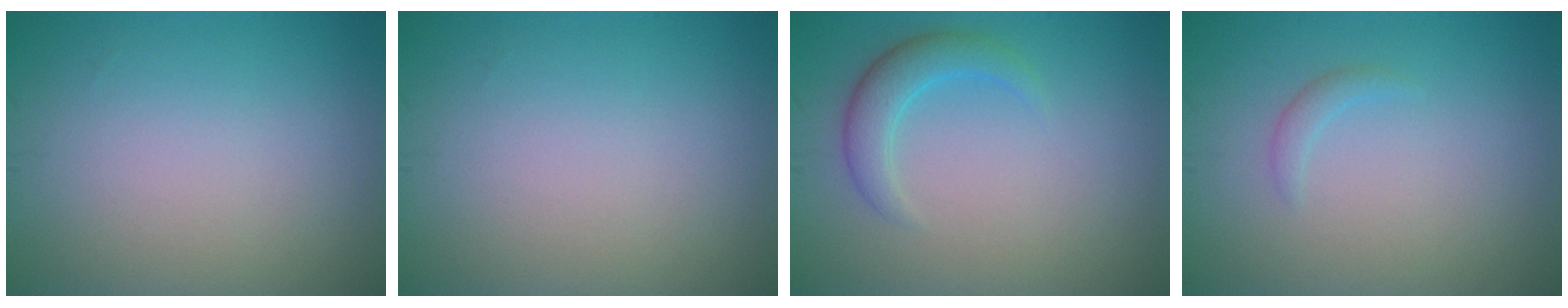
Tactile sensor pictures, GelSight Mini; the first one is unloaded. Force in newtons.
{"total": 0.0}
{"total": 2.8, "press": 2.8, "slide": 0.0}
{"total": 0.9, "press": 0.9, "slide": 0.1}